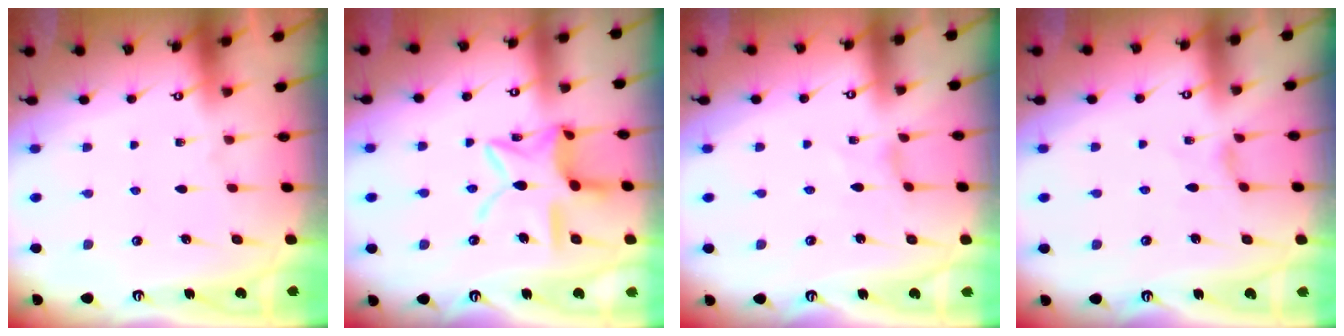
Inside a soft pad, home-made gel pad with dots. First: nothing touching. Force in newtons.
{"total": 14.0, "press": 14.0, "slide": 1.2}
{"total": 0.0}
{"total": 0.9, "press": 0.9, "slide": 0.2}